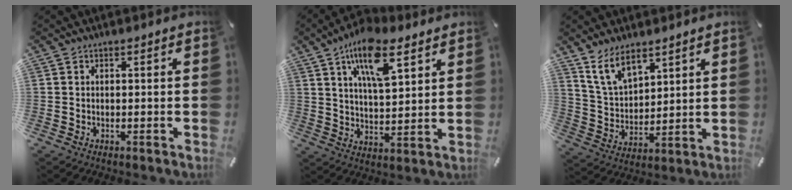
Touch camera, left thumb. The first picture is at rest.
{"total": 13.6, "force": [8.3, 5.6, 9.2], "torque": [-0.154, -0.026, 0.143]}
{"total": 9.3, "force": [7.0, 4.7, 4.0], "torque": [-0.093, -0.024, 0.134]}